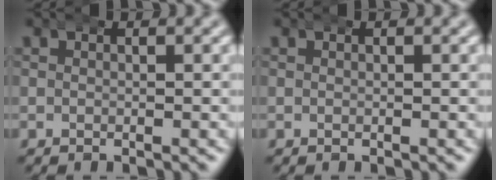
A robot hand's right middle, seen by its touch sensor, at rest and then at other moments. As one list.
[{"total": 0.0}]